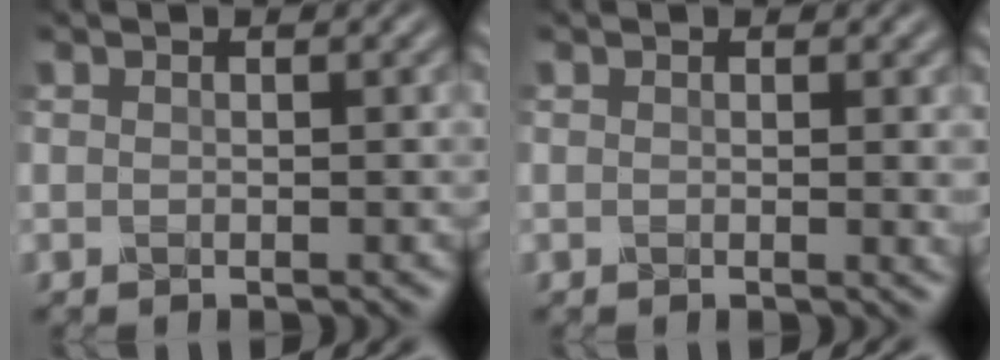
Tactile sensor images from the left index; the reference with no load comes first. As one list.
[{"total": 1.6, "force": [-0.1, 0.9, 1.4], "torque": [-0.015, -0.001, -0.003]}]